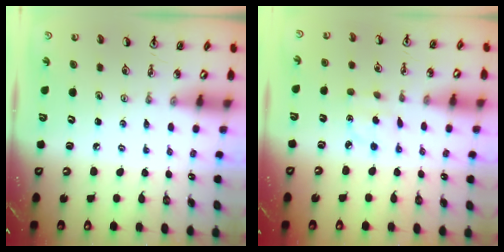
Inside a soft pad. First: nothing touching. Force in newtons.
{"total": 3.3, "press": 3.2, "slide": 0.7}